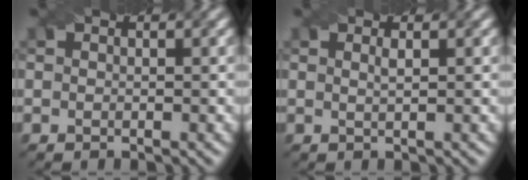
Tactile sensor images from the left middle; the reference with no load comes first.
{"total": 0.9, "force": [0.3, 0.2, 0.8], "torque": [-0.012, 0.002, 0.005]}